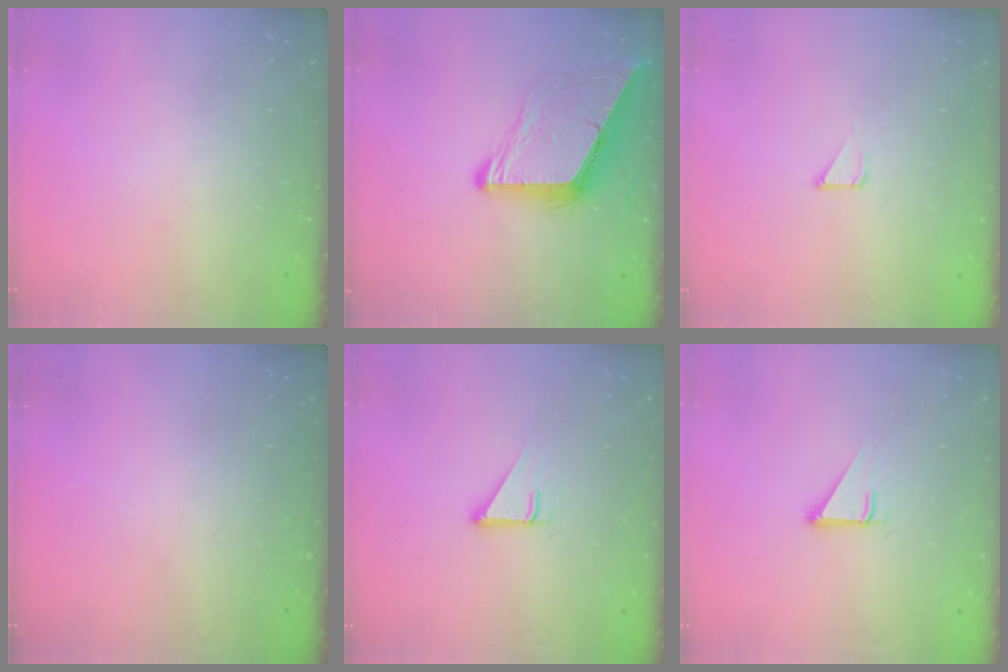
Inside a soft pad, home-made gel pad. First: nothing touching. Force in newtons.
{"total": 9.4, "press": 9.3, "slide": 1.1}
{"total": 1.6, "press": 1.6, "slide": 0.1}
{"total": 0.0}
{"total": 2.5, "press": 2.5, "slide": 0.1}
{"total": 2.5, "press": 2.5, "slide": 0.1}